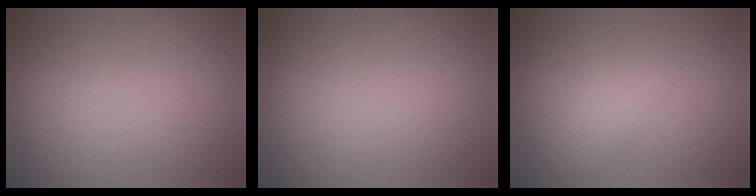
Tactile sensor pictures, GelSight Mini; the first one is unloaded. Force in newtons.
{"total": 0.0}
{"total": 2.1, "press": 2.1, "slide": 0.0}